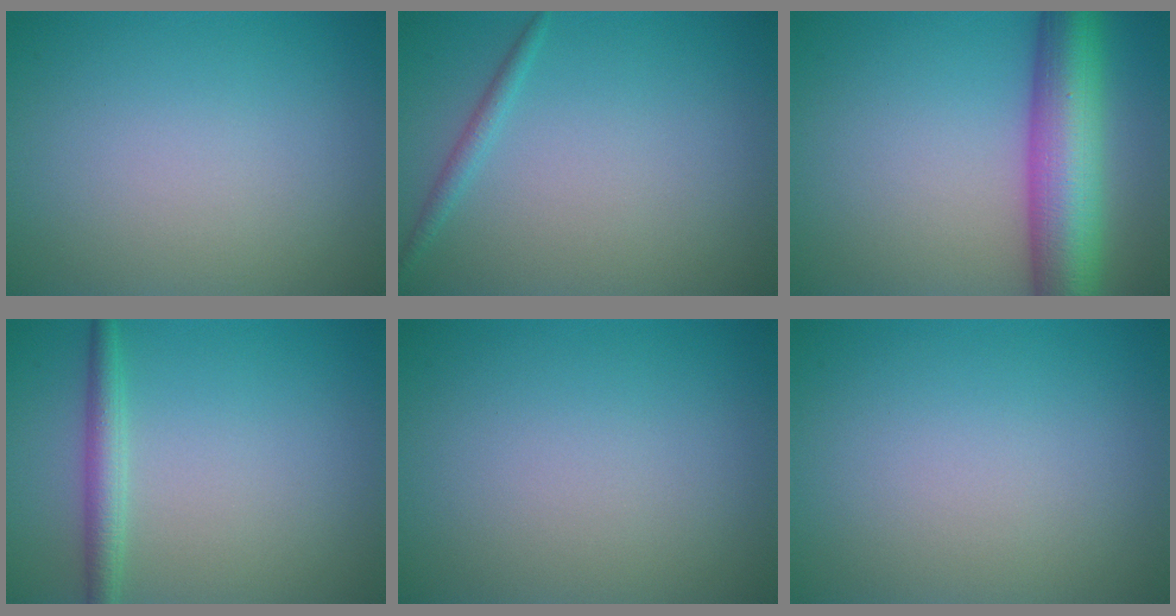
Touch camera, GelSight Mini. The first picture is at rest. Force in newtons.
{"total": 1.2, "press": 1.2, "slide": 0.1}
{"total": 9.7, "press": 9.7, "slide": 0.3}
{"total": 2.3, "press": 2.3, "slide": 0.1}
{"total": 0.0}
{"total": 0.0}